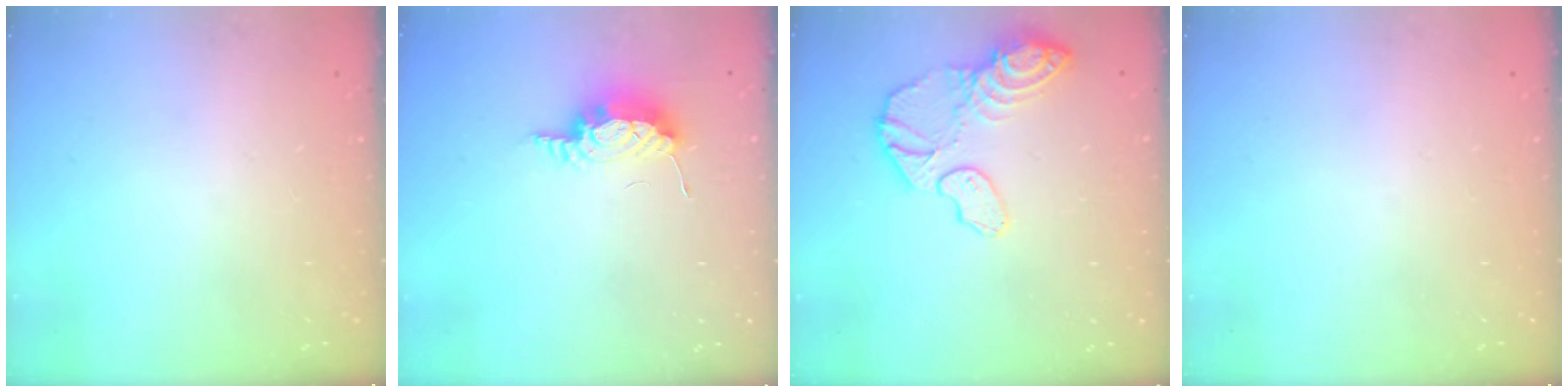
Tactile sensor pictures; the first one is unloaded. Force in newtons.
{"total": 7.9, "press": 7.8, "slide": 1.0}
{"total": 14.9, "press": 14.8, "slide": 1.5}
{"total": 0.0}